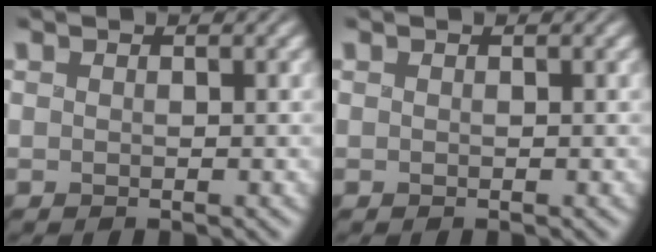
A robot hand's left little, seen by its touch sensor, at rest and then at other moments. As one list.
[{"total": 0.0}]